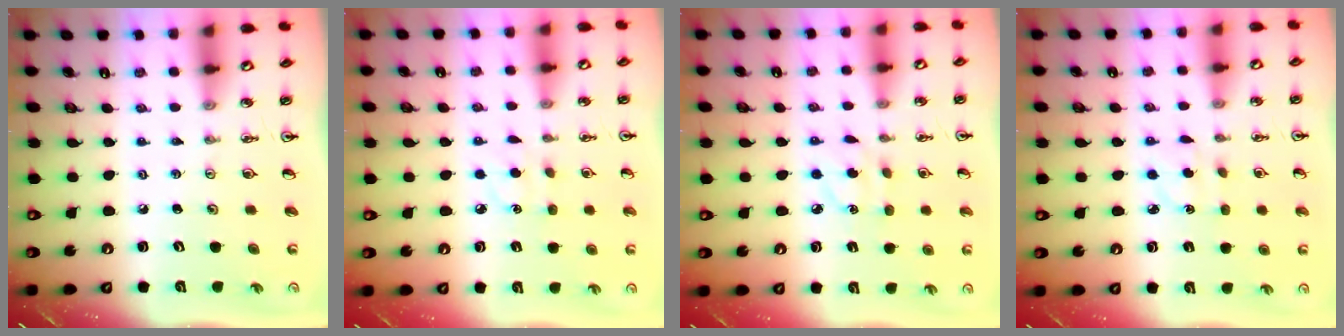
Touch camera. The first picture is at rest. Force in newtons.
{"total": 6.1, "press": 6.1, "slide": 0.7}
{"total": 5.1, "press": 5.1, "slide": 0.6}
{"total": 4.0, "press": 3.9, "slide": 0.6}